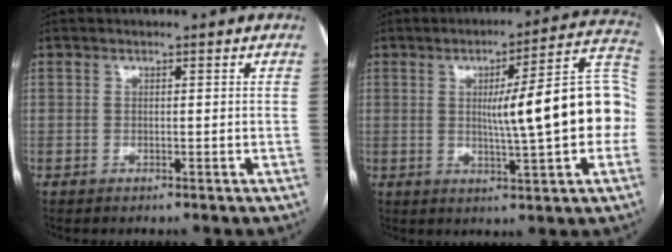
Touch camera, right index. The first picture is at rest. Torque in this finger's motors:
{"motor_torque": [1.25, 0.60, 0.43, 0.11]}